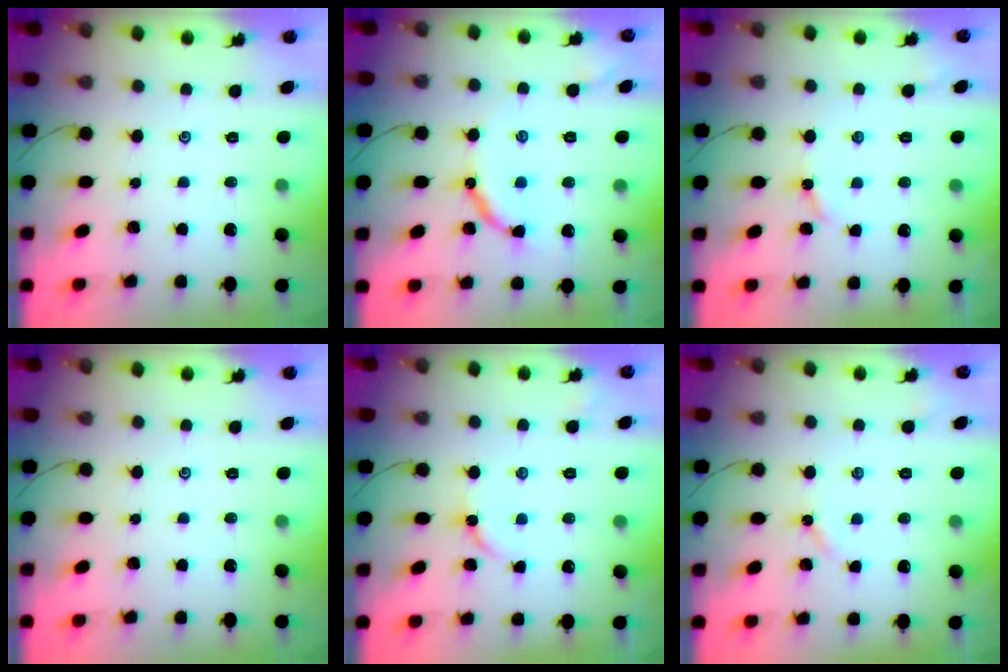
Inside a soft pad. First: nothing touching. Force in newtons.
{"total": 9.3, "press": 9.3, "slide": 0.1}
{"total": 3.4, "press": 3.4, "slide": 0.3}
{"total": 0.0}
{"total": 3.7, "press": 3.7, "slide": 0.4}
{"total": 3.0, "press": 2.9, "slide": 0.5}